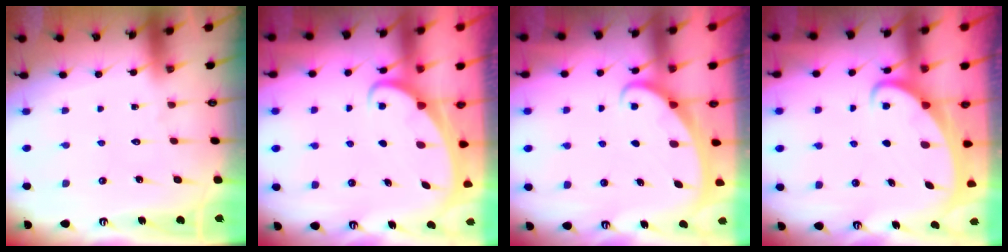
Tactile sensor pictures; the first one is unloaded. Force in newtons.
{"total": 1.9, "press": 1.9, "slide": 0.3}
{"total": 2.2, "press": 2.1, "slide": 0.3}
{"total": 2.7, "press": 2.7, "slide": 0.3}